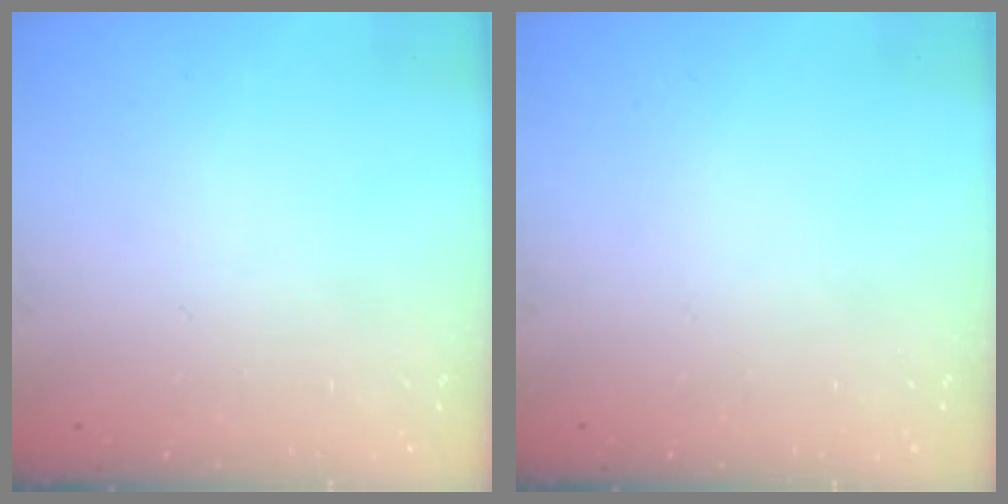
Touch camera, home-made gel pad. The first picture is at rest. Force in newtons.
{"total": 0.0}